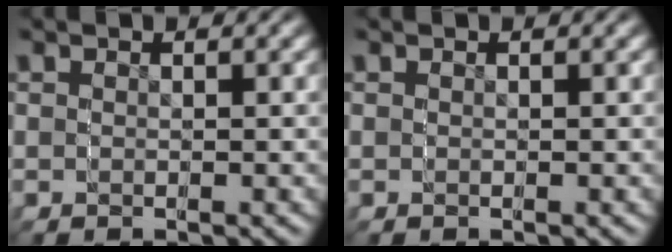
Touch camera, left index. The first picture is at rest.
{"total": 0.0}